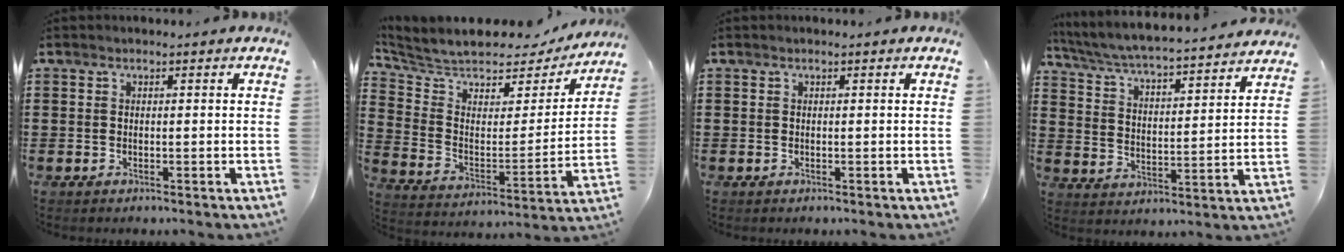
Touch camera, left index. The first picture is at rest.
{"total": 6.5, "force": [5.6, 2.6, 2.0], "torque": [-0.076, -0.042, 0.092]}
{"total": 0.0}
{"total": 4.8, "force": [4.6, -0.2, 1.4], "torque": [-0.051, -0.037, 0.072]}